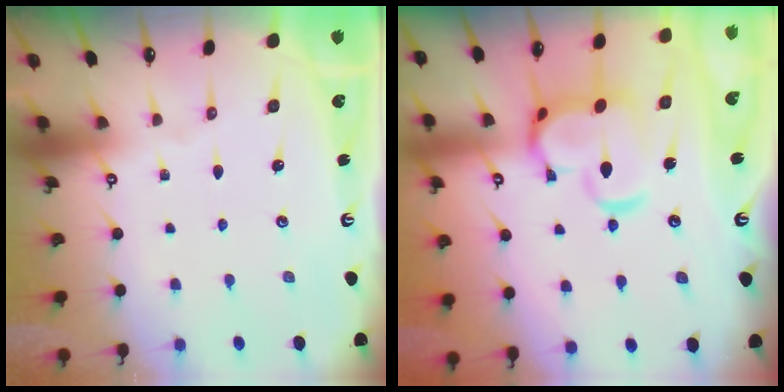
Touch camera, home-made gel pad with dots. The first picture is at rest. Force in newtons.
{"total": 9.0, "press": 8.9, "slide": 1.5}